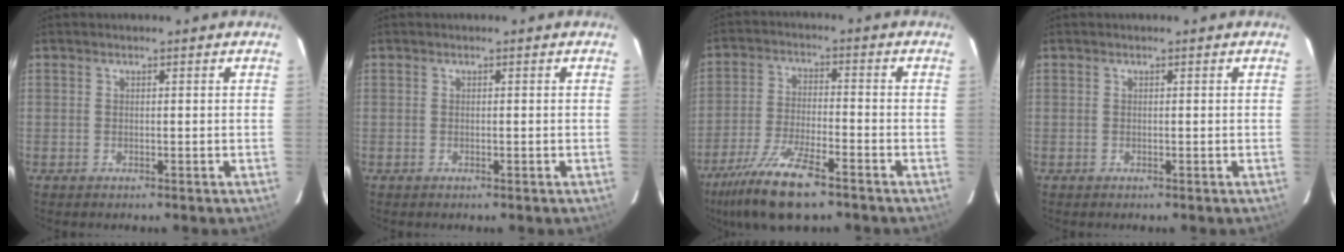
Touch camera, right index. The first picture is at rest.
{"total": 0.0}
{"total": 11.2, "force": [-7.8, 1.9, 7.9], "torque": [-0.152, -0.026, -0.140]}
{"total": 0.0}